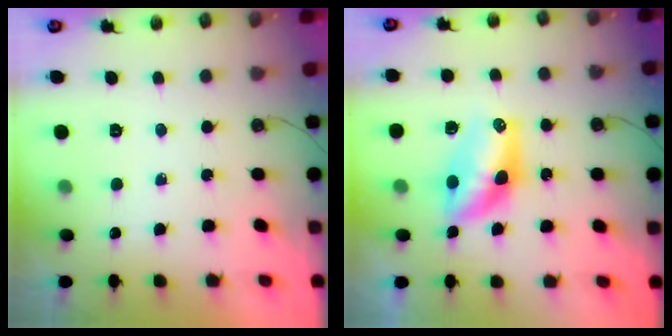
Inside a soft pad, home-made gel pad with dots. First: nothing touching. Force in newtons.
{"total": 9.3, "press": 9.3, "slide": 0.8}